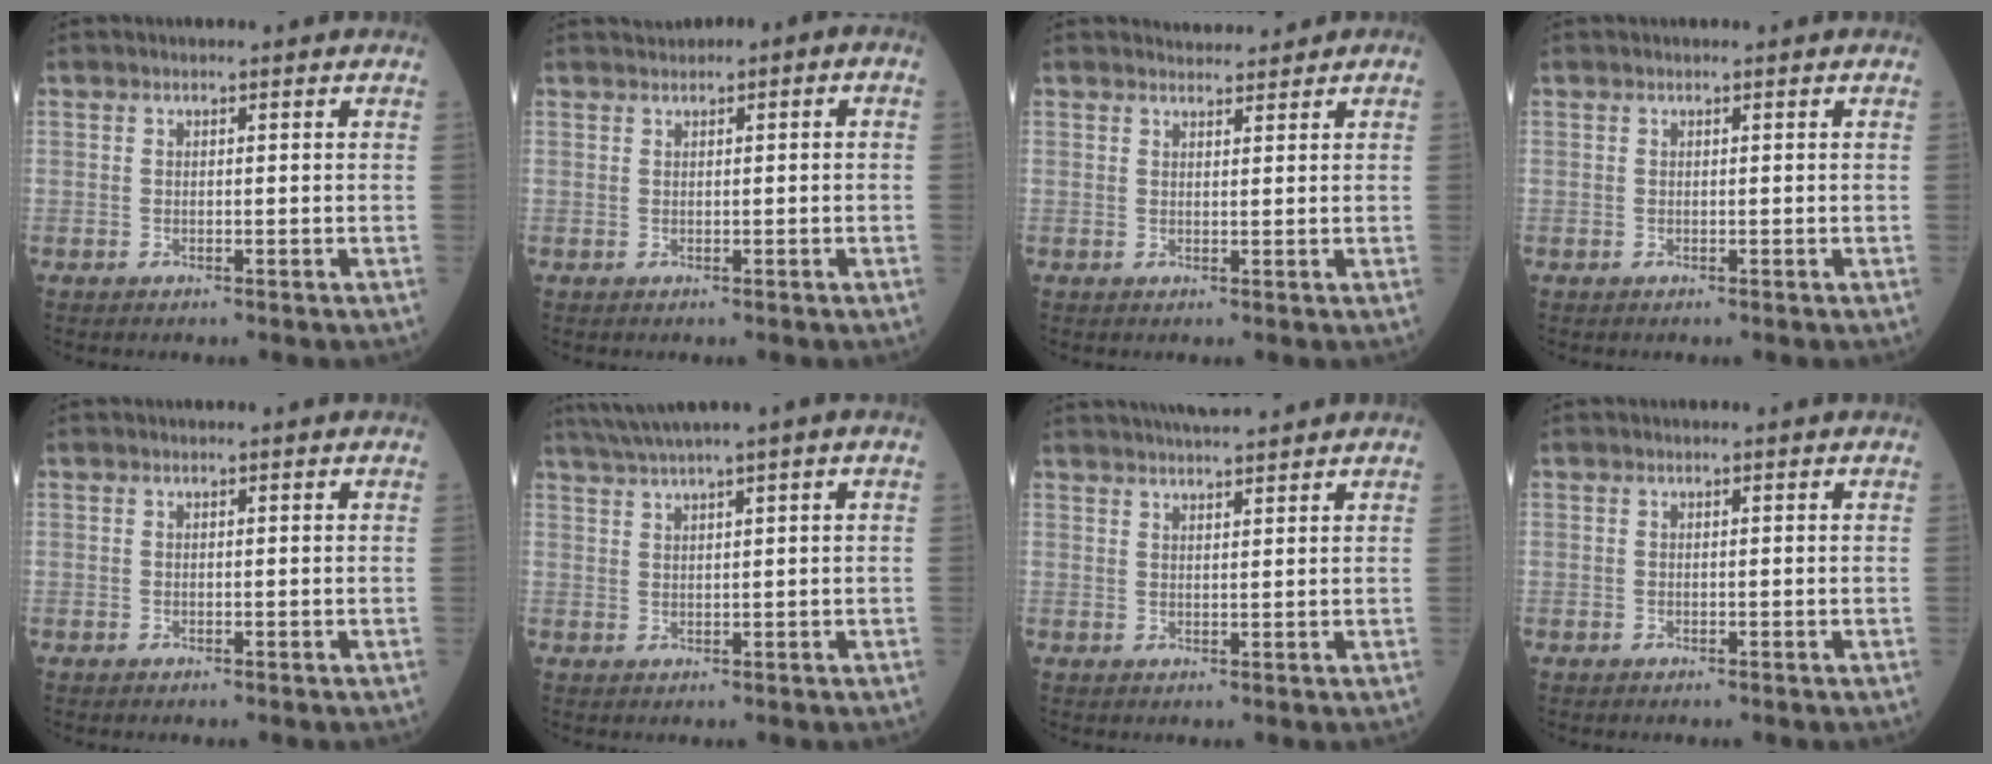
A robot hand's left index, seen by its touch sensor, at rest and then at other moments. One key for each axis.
{"total": 1.8, "fx": 0.6, "fy": 0.8, "fz": 1.5, "tx": -0.029, "ty": 0.022, "tz": 0.012}
{"total": 2.6, "fx": 2.5, "fy": 0.5, "fz": 0.2, "tx": -0.005, "ty": 0.014, "tz": 0.041}
{"total": 0.0}
{"total": 0.0}
{"total": 5.4, "fx": 4.0, "fy": -1.0, "fz": 3.6, "tx": -0.075, "ty": 0.021, "tz": 0.077}
{"total": 7.6, "fx": 6.9, "fy": 0.5, "fz": 3.1, "tx": -0.052, "ty": 0.027, "tz": 0.102}
{"total": 0.0}